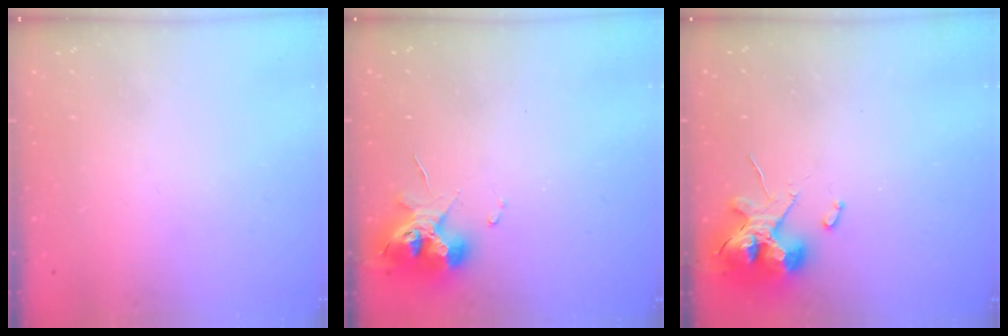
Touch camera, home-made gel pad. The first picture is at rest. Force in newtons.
{"total": 10.7, "press": 10.7, "slide": 0.6}
{"total": 11.5, "press": 11.4, "slide": 1.3}